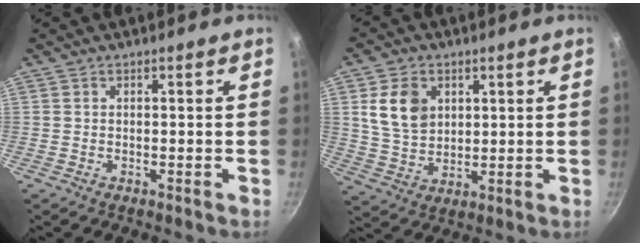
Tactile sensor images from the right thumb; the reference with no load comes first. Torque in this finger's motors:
{"motor_torque": [0.11, 0.22, 0.87, 0.36, 0.28]}